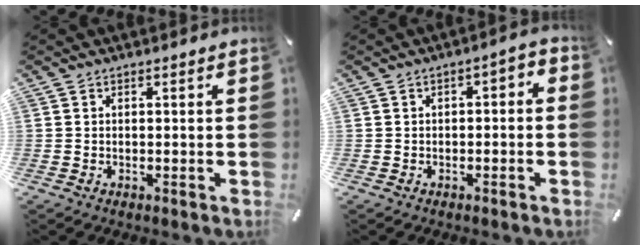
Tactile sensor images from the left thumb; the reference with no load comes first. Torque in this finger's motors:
{"motor_torque": [-0.12, -0.19, 0.05, 0.08, 0.04]}